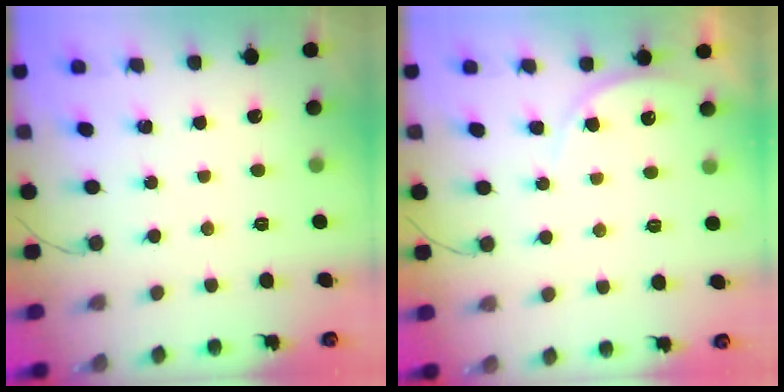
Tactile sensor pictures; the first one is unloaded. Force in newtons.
{"total": 4.7, "press": 4.6, "slide": 0.6}